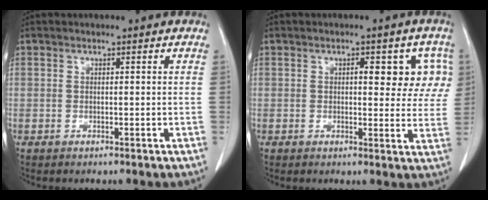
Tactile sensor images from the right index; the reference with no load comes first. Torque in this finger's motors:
{"motor_torque": [0.19, 0.16, 0.17, 0.03]}